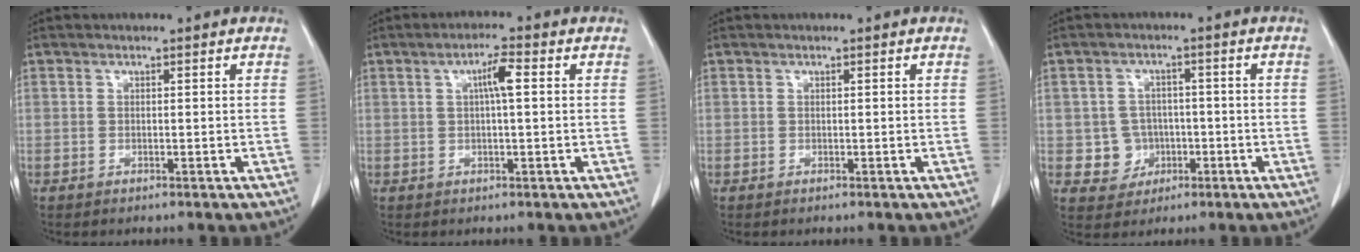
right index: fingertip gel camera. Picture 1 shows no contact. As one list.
[{"total": 3.7, "force": [0.8, 0.3, 3.6], "torque": [-0.063, 0.007, 0.012]}, {"total": 0.0}, {"total": 5.0, "force": [-0.9, 4.9, 0.7], "torque": [-0.002, 0.011, -0.007]}]